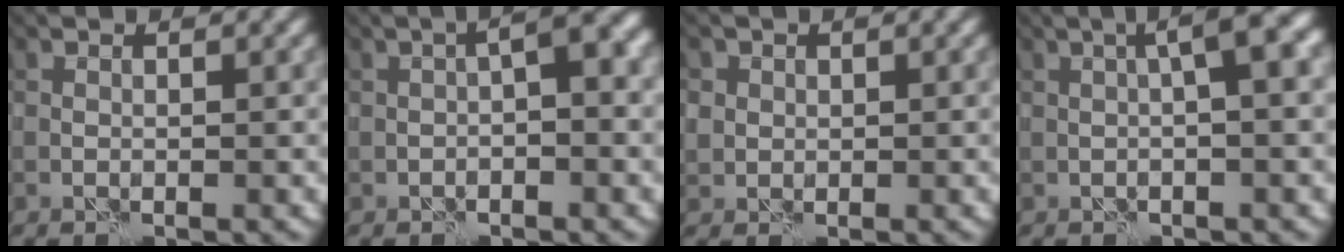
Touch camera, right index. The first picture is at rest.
{"total": 3.6, "force": [-0.1, 1.0, 3.5], "torque": [-0.052, 0.018, -0.008]}
{"total": 2.2, "force": [0.8, 2.0, 0.6], "torque": [-0.010, 0.004, 0.020]}
{"total": 5.3, "force": [1.0, 1.2, 5.0], "torque": [-0.070, 0.021, 0.010]}